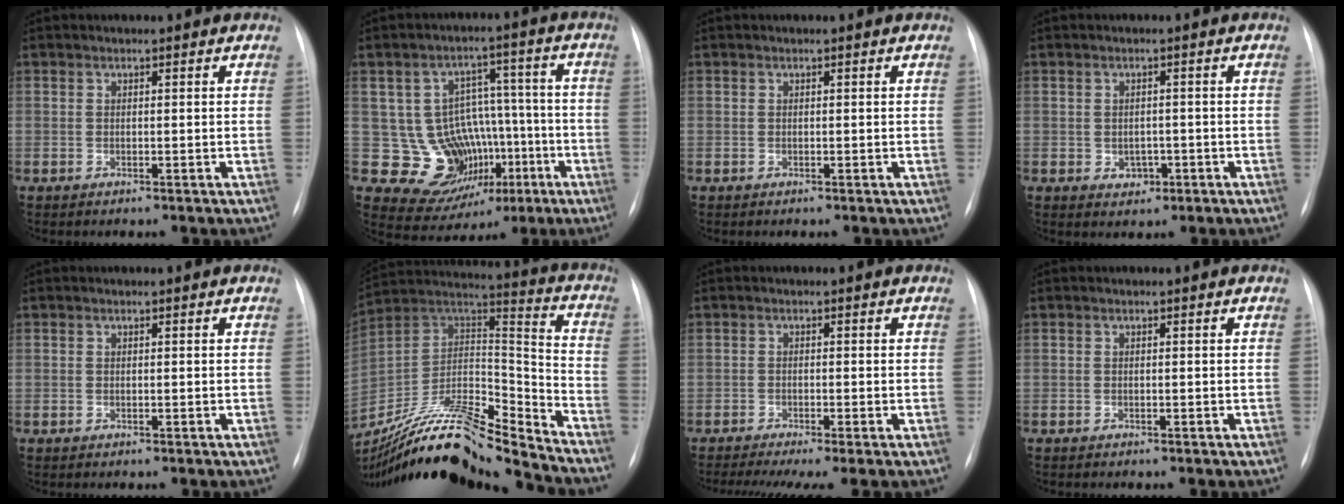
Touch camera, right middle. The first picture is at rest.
{"total": 12.1, "force": [-3.3, 10.4, 5.3], "torque": [-0.070, 0.039, -0.026]}
{"total": 0.0}
{"total": 2.5, "force": [-0.8, 2.0, 1.3], "torque": [-0.013, 0.003, -0.003]}
{"total": 0.0}
{"total": 21.9, "force": [-19.6, 1.5, 9.7], "torque": [-0.204, 0.025, -0.349]}
{"total": 7.7, "force": [-5.6, 0.7, 5.2], "torque": [-0.083, -0.013, -0.093]}
{"total": 0.0}